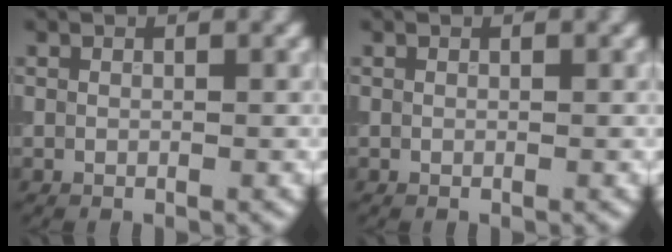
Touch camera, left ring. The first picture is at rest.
{"total": 0.0}